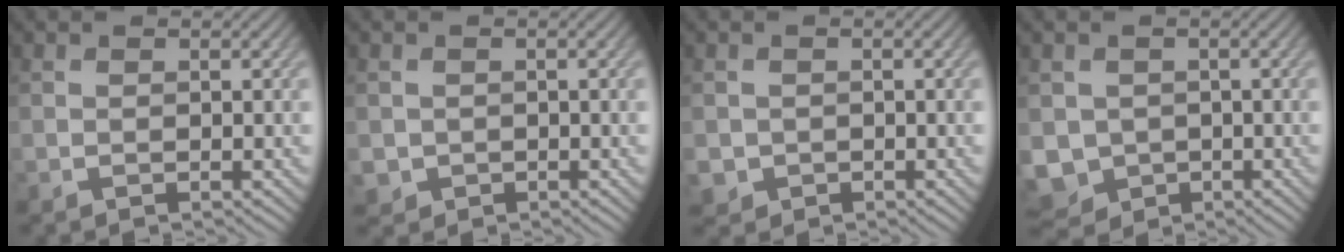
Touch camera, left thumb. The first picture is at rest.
{"total": 1.7, "force": [-0.3, 1.6, 0.2], "torque": [-0.006, -0.013, -0.006]}
{"total": 1.9, "force": [-0.5, 1.8, 0.3], "torque": [-0.009, -0.012, -0.011]}
{"total": 5.0, "force": [-0.8, 4.6, 1.8], "torque": [-0.062, -0.030, -0.016]}